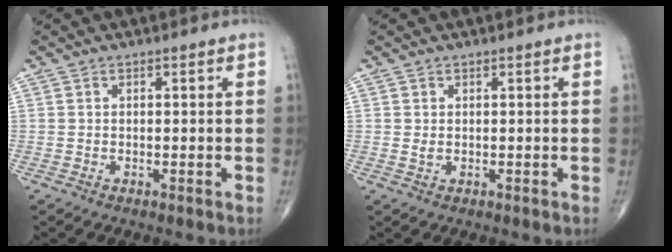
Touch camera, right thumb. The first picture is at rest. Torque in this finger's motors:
{"motor_torque": [1.73, 1.49, -0.05, -0.11, 0.05]}